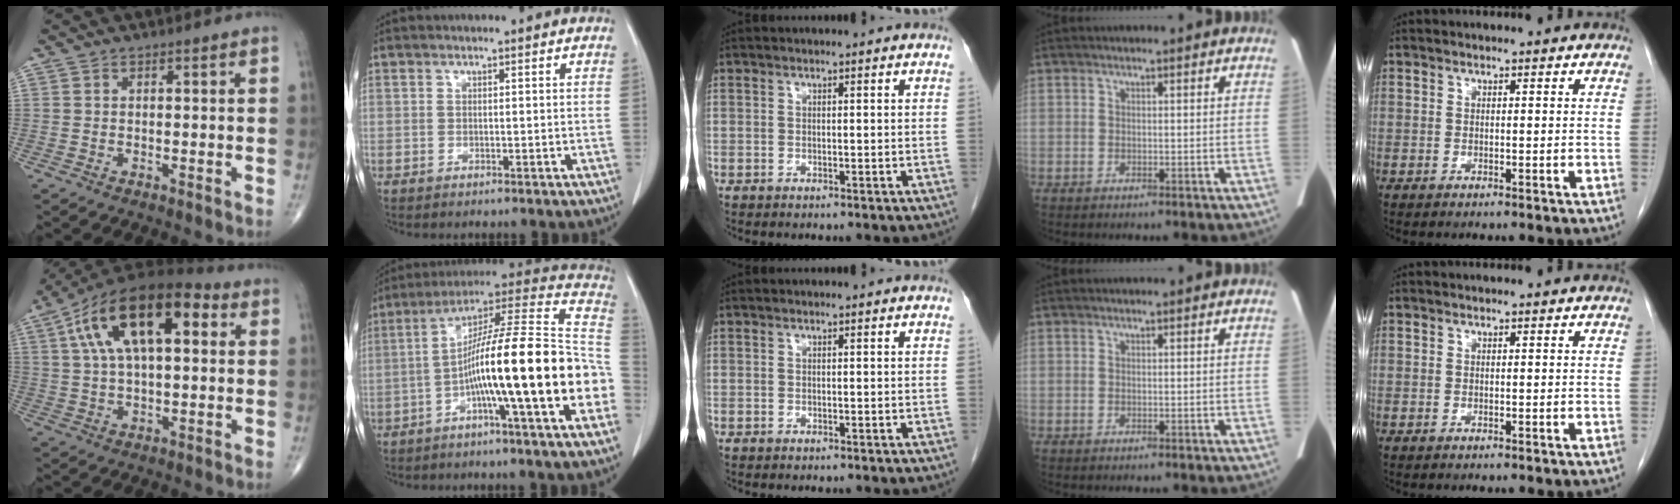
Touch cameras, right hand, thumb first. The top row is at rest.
{"thumb": {"total": 19.4, "force": [5.9, 9.0, 16.1], "torque": [-0.278, 0.025, 0.090]}, "index": {"total": 21.8, "force": [-5.8, 0.7, 21.0], "torque": [-0.286, 0.026, -0.095]}}